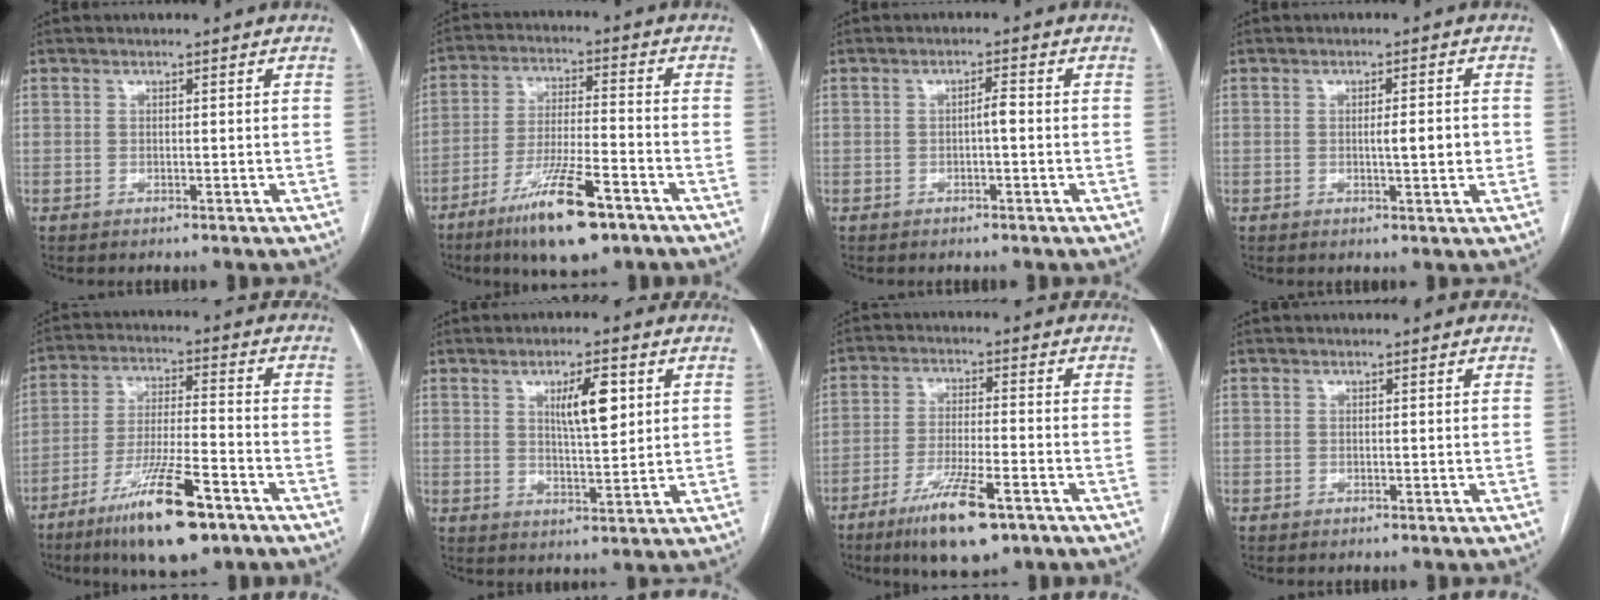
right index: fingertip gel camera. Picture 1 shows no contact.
{"total": 13.1, "force": [-8.1, 2.1, 10.1], "torque": [-0.190, -0.022, -0.137]}
{"total": 1.7, "force": [-0.3, 0.3, 1.7], "torque": [-0.026, 0.004, -0.006]}
{"total": 3.6, "force": [-0.2, 0.5, 3.5], "torque": [-0.055, -0.001, -0.002]}
{"total": 14.5, "force": [-8.9, 2.2, 11.2], "torque": [-0.211, -0.025, -0.152]}
{"total": 6.8, "force": [2.4, 1.6, 6.1], "torque": [-0.102, 0.002, 0.042]}
{"total": 10.8, "force": [-6.5, 1.8, 8.4], "torque": [-0.156, -0.021, -0.107]}
{"total": 0.0}